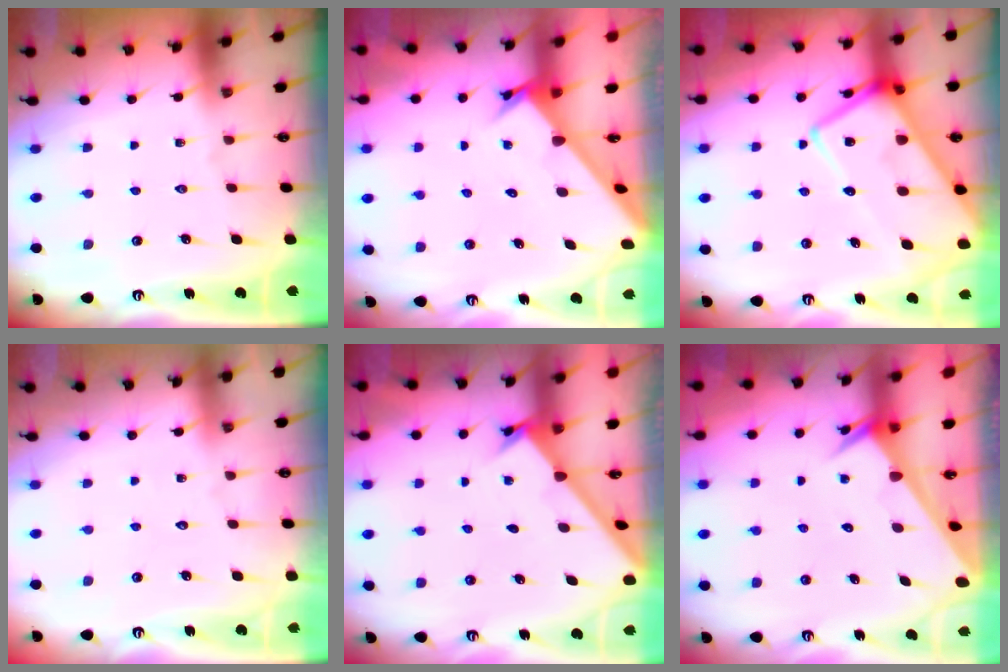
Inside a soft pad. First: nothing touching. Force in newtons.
{"total": 2.6, "press": 2.6, "slide": 0.3}
{"total": 18.4, "press": 18.3, "slide": 1.8}
{"total": 2.4, "press": 2.4, "slide": 0.3}
{"total": 1.7, "press": 1.7, "slide": 0.1}
{"total": 2.5, "press": 2.5, "slide": 0.1}